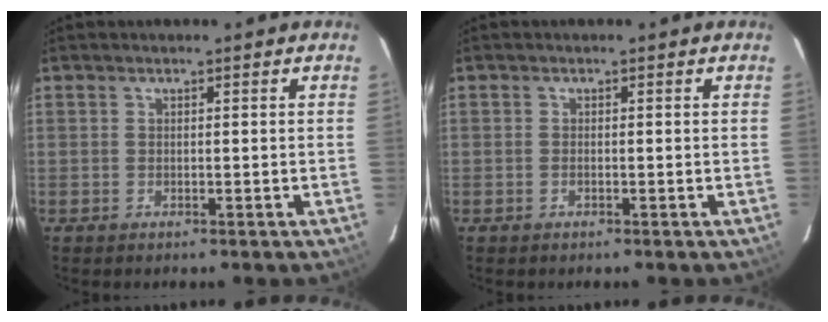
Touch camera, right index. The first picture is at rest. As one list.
[{"total": 0.5, "force": [-0.2, 0.2, 0.4], "torque": [-0.009, 0.000, -0.005]}]